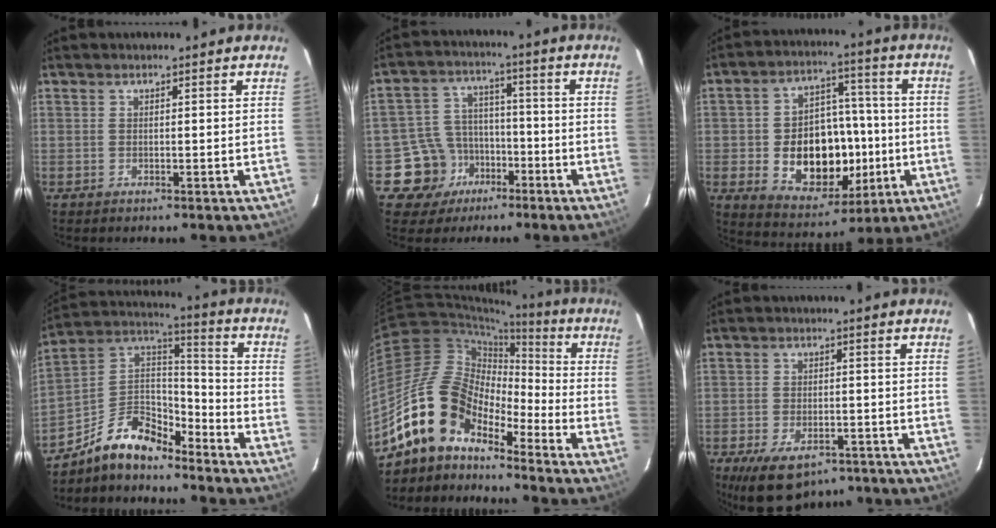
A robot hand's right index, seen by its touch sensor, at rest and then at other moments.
{"total": 9.7, "force": [-5.4, 8.1, 1.0], "torque": [-0.044, 0.032, -0.079]}
{"total": 17.5, "force": [-3.3, 12.1, 12.3], "torque": [-0.240, 0.019, -0.027]}
{"total": 13.4, "force": [-10.8, 5.2, 6.0], "torque": [-0.140, 0.037, -0.200]}
{"total": 14.3, "force": [-11.2, 6.5, 6.0], "torque": [-0.106, 0.021, -0.223]}
{"total": 11.7, "force": [-7.7, 6.0, 6.5], "torque": [-0.139, -0.019, -0.116]}